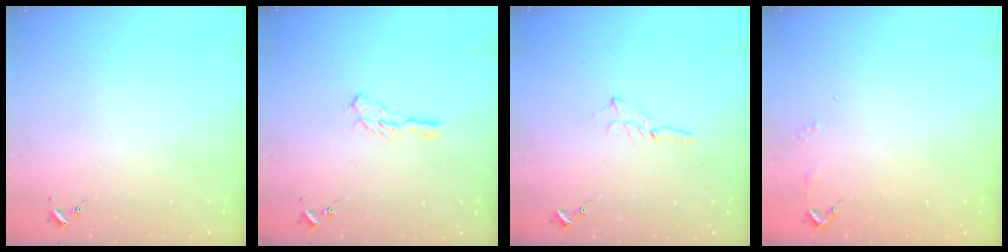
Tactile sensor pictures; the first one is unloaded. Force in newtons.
{"total": 5.7, "press": 5.7, "slide": 0.4}
{"total": 2.3, "press": 2.3, "slide": 0.2}
{"total": 2.9, "press": 2.8, "slide": 0.3}